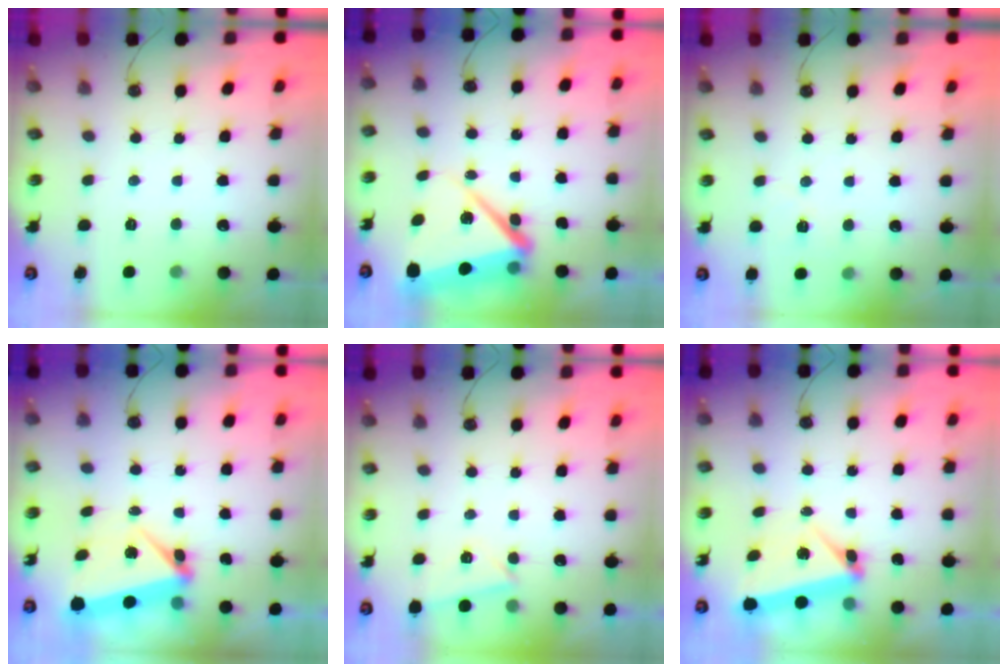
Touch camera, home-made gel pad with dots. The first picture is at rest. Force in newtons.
{"total": 11.8, "press": 11.8, "slide": 1.2}
{"total": 3.5, "press": 3.4, "slide": 0.7}
{"total": 5.5, "press": 5.5, "slide": 0.8}
{"total": 3.8, "press": 3.2, "slide": 2.1}
{"total": 5.5, "press": 5.5, "slide": 0.3}